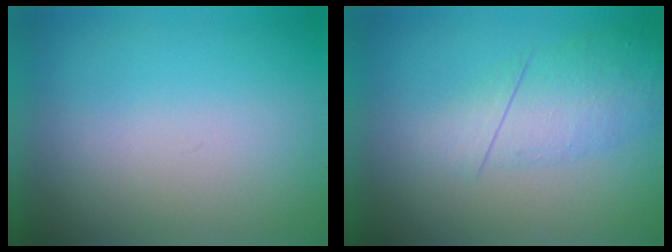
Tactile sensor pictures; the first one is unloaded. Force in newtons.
{"total": 2.8}